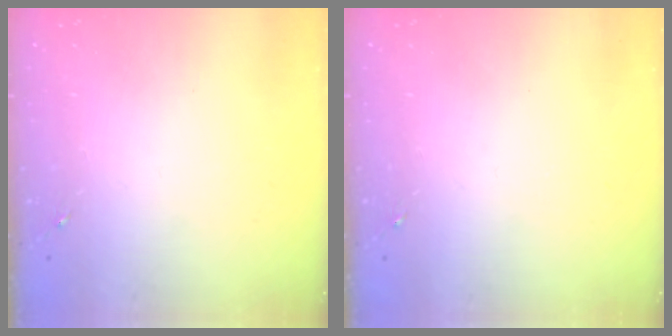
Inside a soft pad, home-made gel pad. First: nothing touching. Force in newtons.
{"total": 0.0}